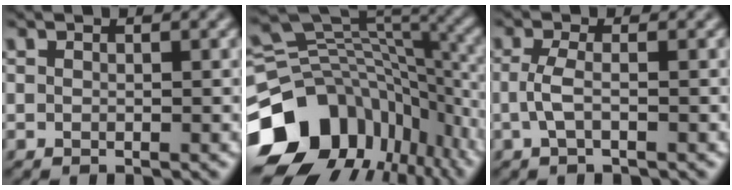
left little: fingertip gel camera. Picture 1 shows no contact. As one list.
[{"total": 15.8, "force": [-7.0, 11.4, 8.5], "torque": [-0.195, -0.019, -0.108]}, {"total": 2.0, "force": [-0.6, 0.5, 1.8], "torque": [-0.047, 0.002, -0.015]}]